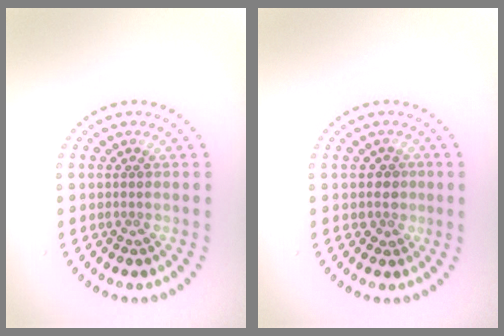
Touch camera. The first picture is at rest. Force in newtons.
{"total": 1.4, "press": 1.1, "slide": 0.8}